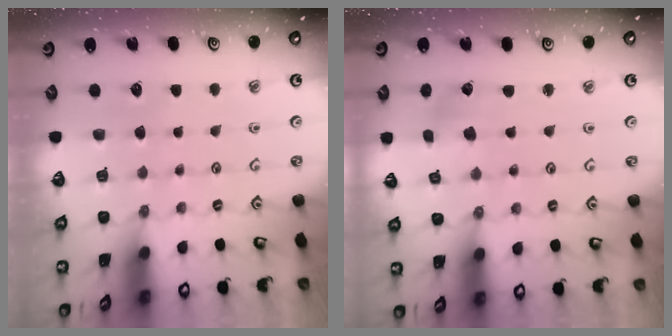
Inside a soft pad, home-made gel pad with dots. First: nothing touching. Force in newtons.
{"total": 1.2, "press": 1.1, "slide": 0.2}